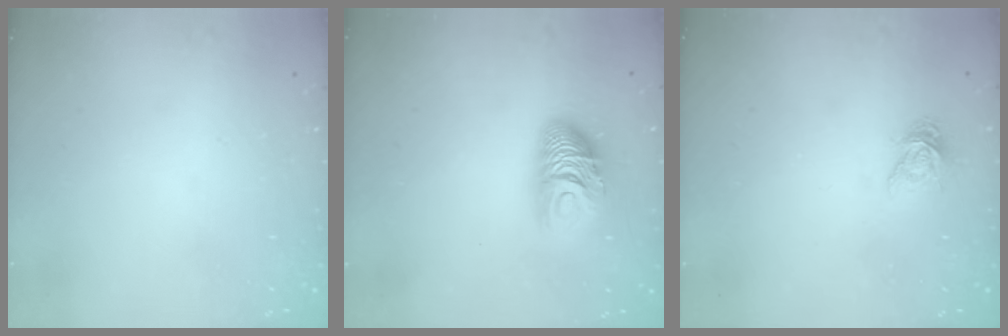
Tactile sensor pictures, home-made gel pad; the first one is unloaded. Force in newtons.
{"total": 10.2, "press": 10.1, "slide": 0.6}
{"total": 8.4, "press": 8.4, "slide": 0.3}